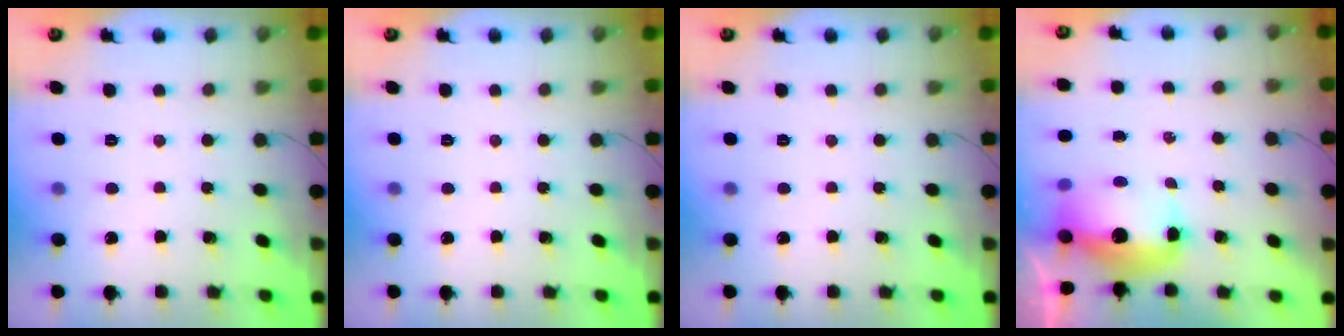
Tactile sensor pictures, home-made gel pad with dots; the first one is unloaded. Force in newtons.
{"total": 0.0}
{"total": 0.0}
{"total": 12.4, "press": 12.1, "slide": 2.7}